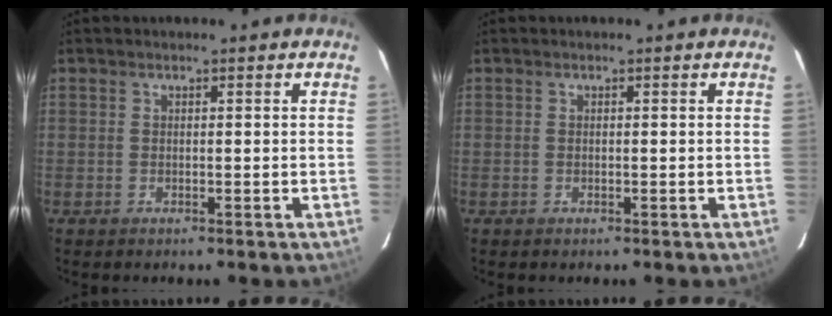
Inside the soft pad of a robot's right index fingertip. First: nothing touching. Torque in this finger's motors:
{"motor_torque": [0.09, 0.03, 0.08, 0.01]}